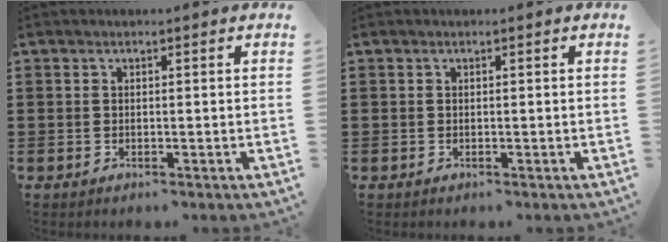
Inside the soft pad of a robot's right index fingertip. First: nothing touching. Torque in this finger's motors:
{"motor_torque": [0.00, 0.00, 0.00, 0.00]}